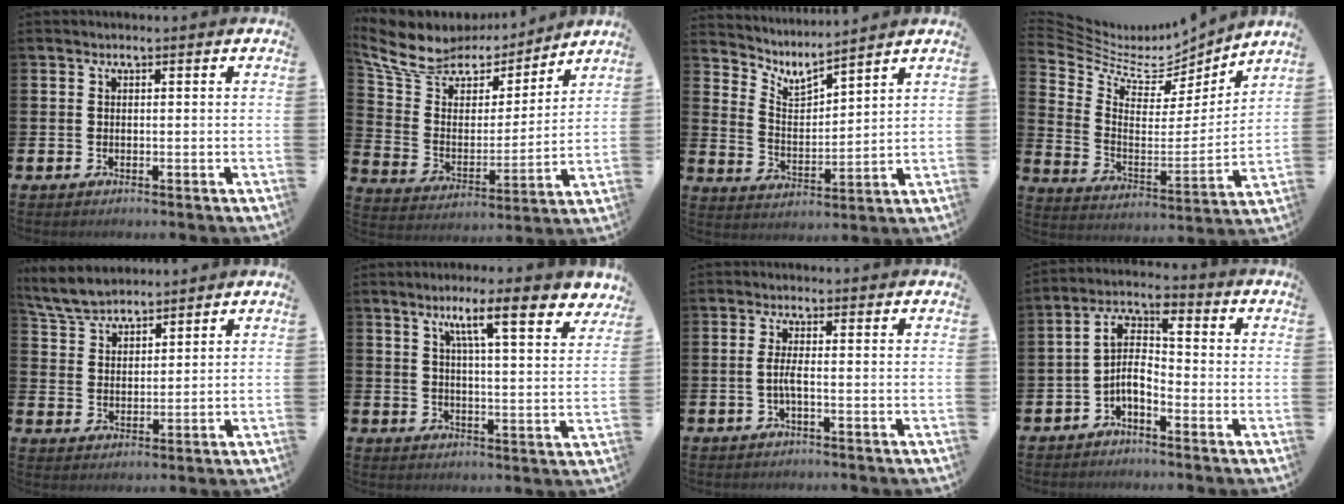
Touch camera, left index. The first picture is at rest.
{"total": 8.6, "force": [7.1, 4.5, 1.8], "torque": [-0.080, -0.046, 0.126]}
{"total": 4.3, "force": [4.2, 0.6, 0.8], "torque": [-0.037, -0.036, 0.067]}
{"total": 7.0, "force": [5.8, 3.2, 2.2], "torque": [-0.079, -0.046, 0.097]}
{"total": 5.9, "force": [5.6, 1.4, 1.0], "torque": [-0.039, -0.018, 0.105]}
{"total": 8.9, "force": [6.3, 1.9, 6.0], "torque": [-0.099, -0.030, 0.100]}
{"total": 1.9, "force": [-0.5, 0.0, 1.9], "torque": [-0.045, 0.001, -0.010]}
{"total": 4.5, "force": [-1.6, 2.0, 3.7], "torque": [-0.086, -0.009, -0.040]}